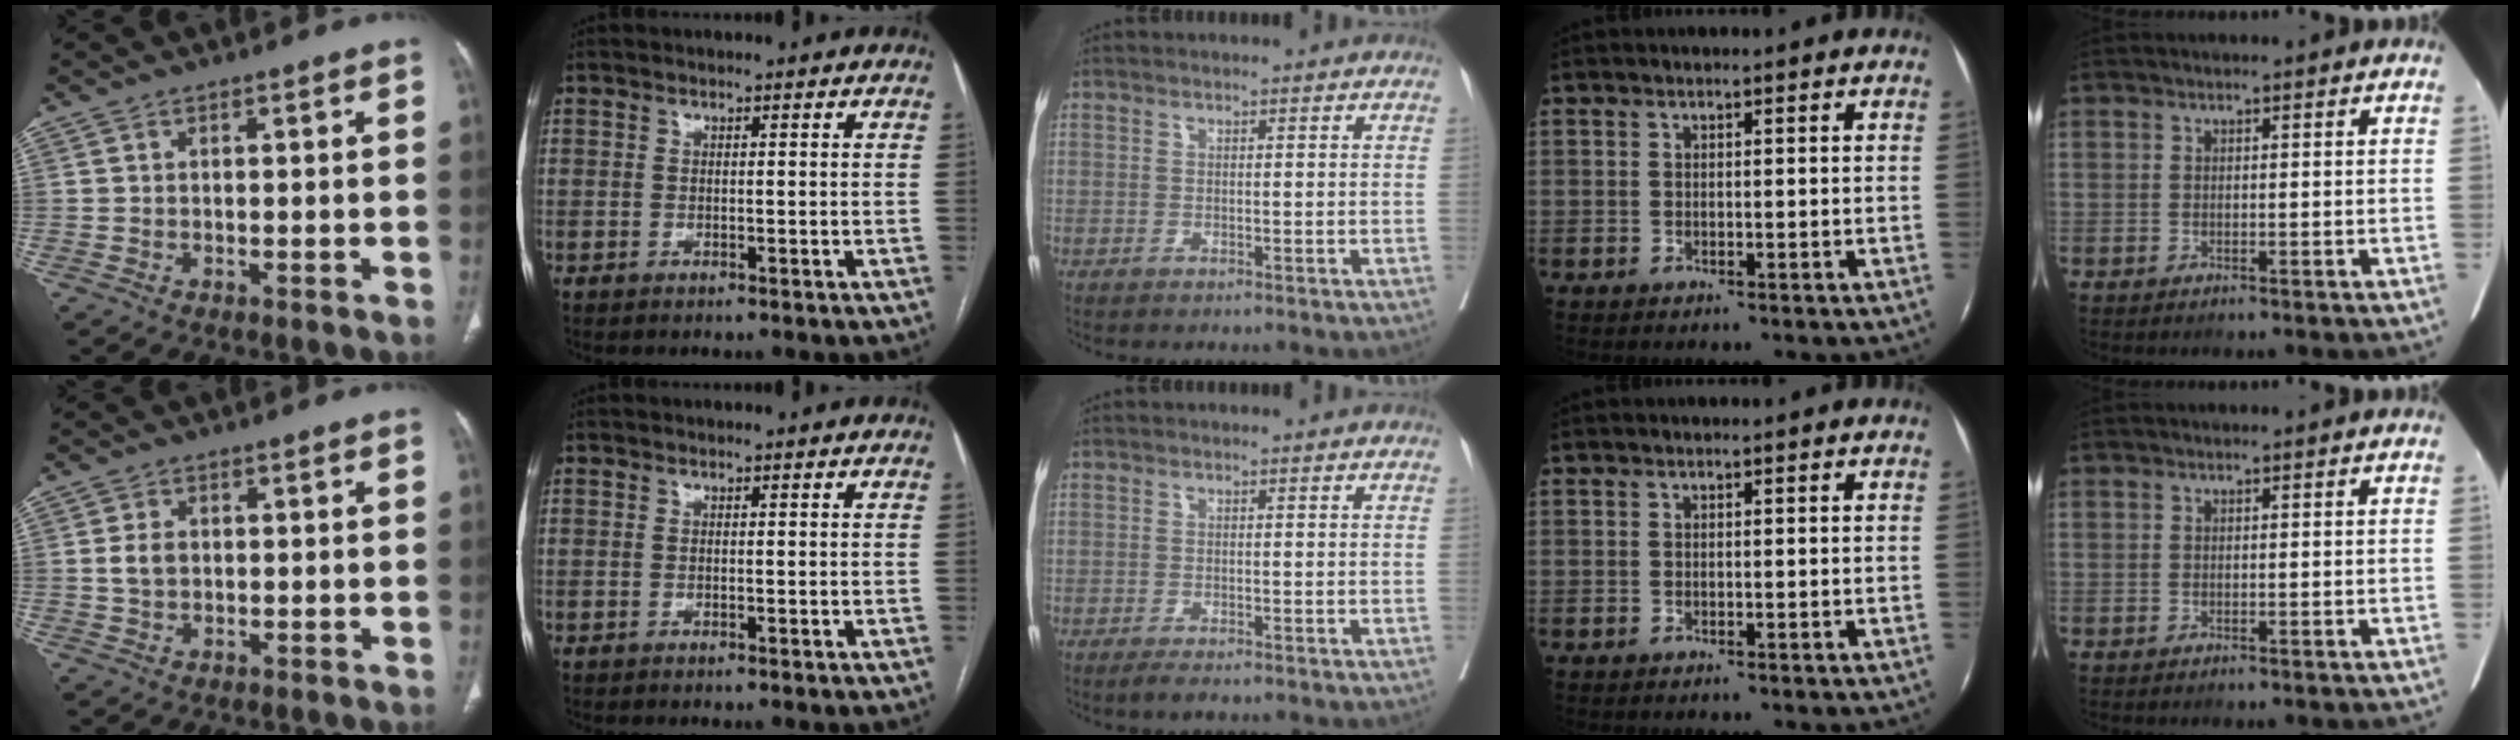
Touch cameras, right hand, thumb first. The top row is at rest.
{"thumb": {"total": 3.1, "force": [0.1, 2.3, 2.1], "torque": [-0.041, 0.007, 0.004]}, "middle": {"total": 1.8, "force": [-1.4, 0.3, 1.2], "torque": [-0.020, -0.006, -0.023]}}